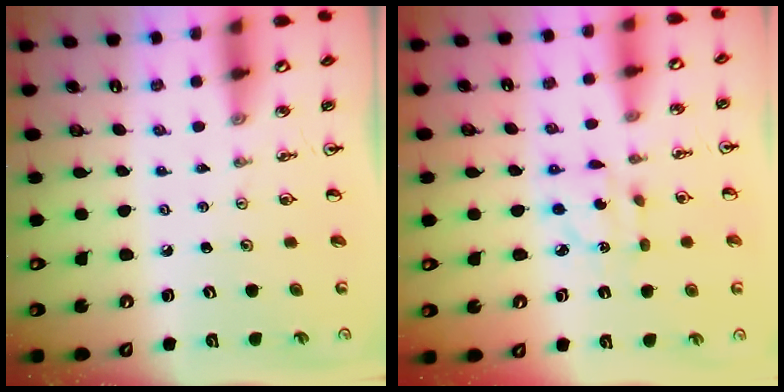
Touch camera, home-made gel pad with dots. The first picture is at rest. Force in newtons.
{"total": 4.9, "press": 4.9, "slide": 0.4}